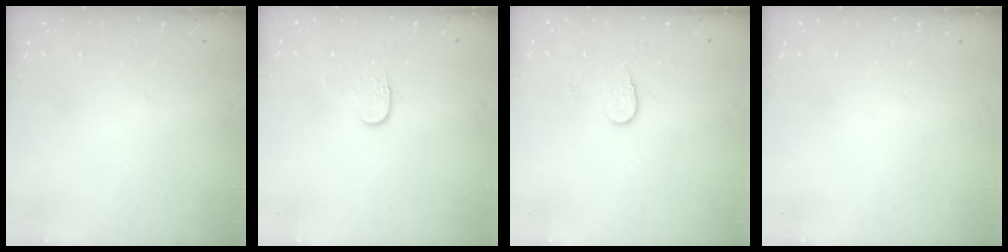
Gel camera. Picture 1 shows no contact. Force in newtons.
{"total": 3.8, "press": 3.8, "slide": 0.5}
{"total": 6.1, "press": 6.1, "slide": 0.5}
{"total": 0.0}